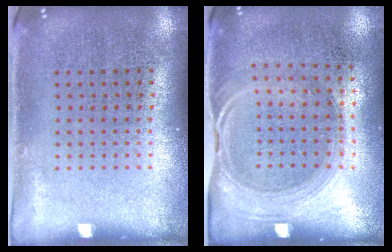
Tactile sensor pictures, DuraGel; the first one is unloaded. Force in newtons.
{"total": 1.5, "press": 1.3, "slide": 0.7}